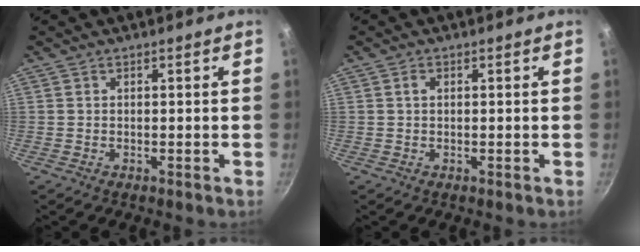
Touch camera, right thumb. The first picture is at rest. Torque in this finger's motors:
{"motor_torque": [-0.11, 0.93, 0.47, 0.09, -0.02]}